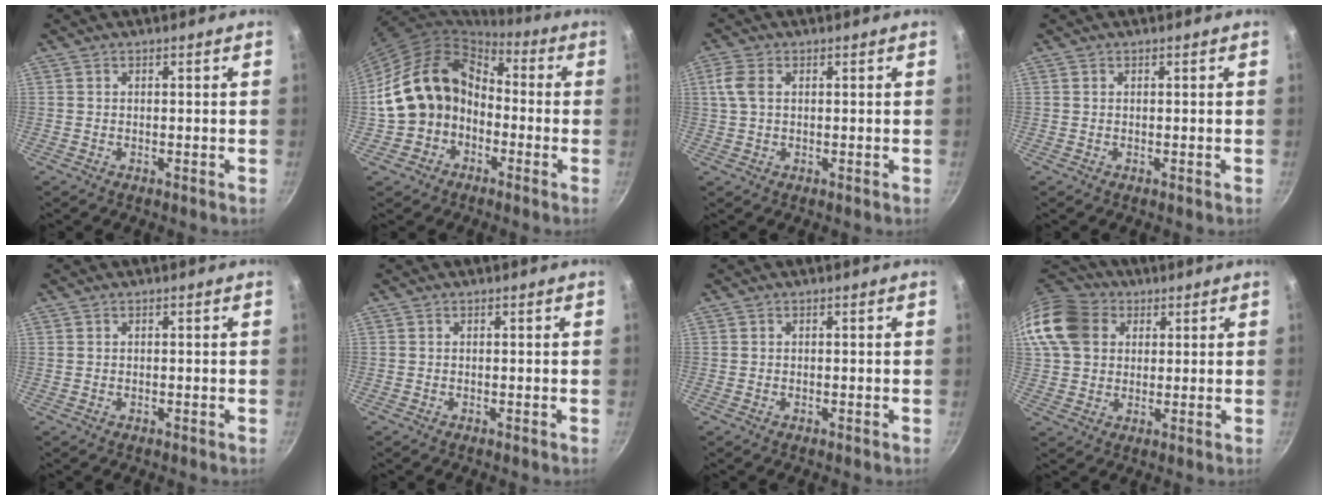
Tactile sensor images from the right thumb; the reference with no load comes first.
{"total": 15.4, "force": [-2.5, 12.6, 8.4], "torque": [-0.126, 0.061, -0.047]}
{"total": 4.1, "force": [1.0, 2.5, 3.1], "torque": [-0.071, 0.009, 0.019]}
{"total": 0.0}
{"total": 0.0}
{"total": 0.0}
{"total": 0.0}
{"total": 15.2, "force": [4.8, 12.2, 7.7], "torque": [-0.153, 0.018, 0.078]}